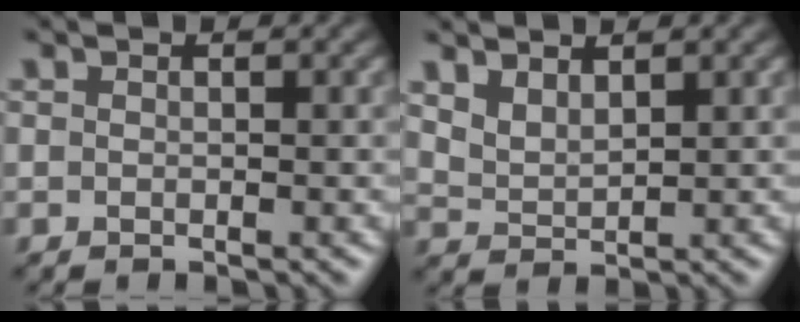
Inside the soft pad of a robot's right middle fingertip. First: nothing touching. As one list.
[{"total": 2.3, "force": [1.9, 1.0, 1.0], "torque": [-0.027, 0.000, 0.042]}]